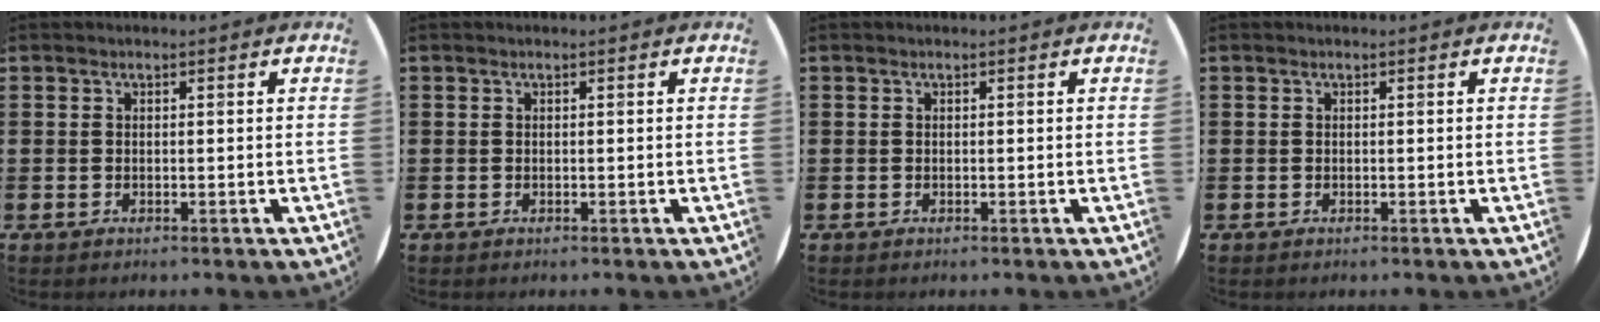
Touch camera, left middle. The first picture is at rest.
{"total": 0.0}
{"total": 0.0}
{"total": 0.0}